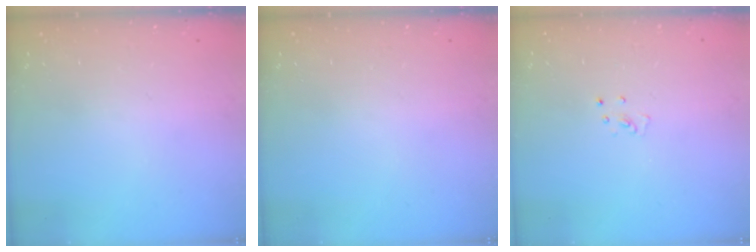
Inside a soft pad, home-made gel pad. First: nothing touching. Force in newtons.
{"total": 0.0}
{"total": 2.3, "press": 2.3, "slide": 0.2}